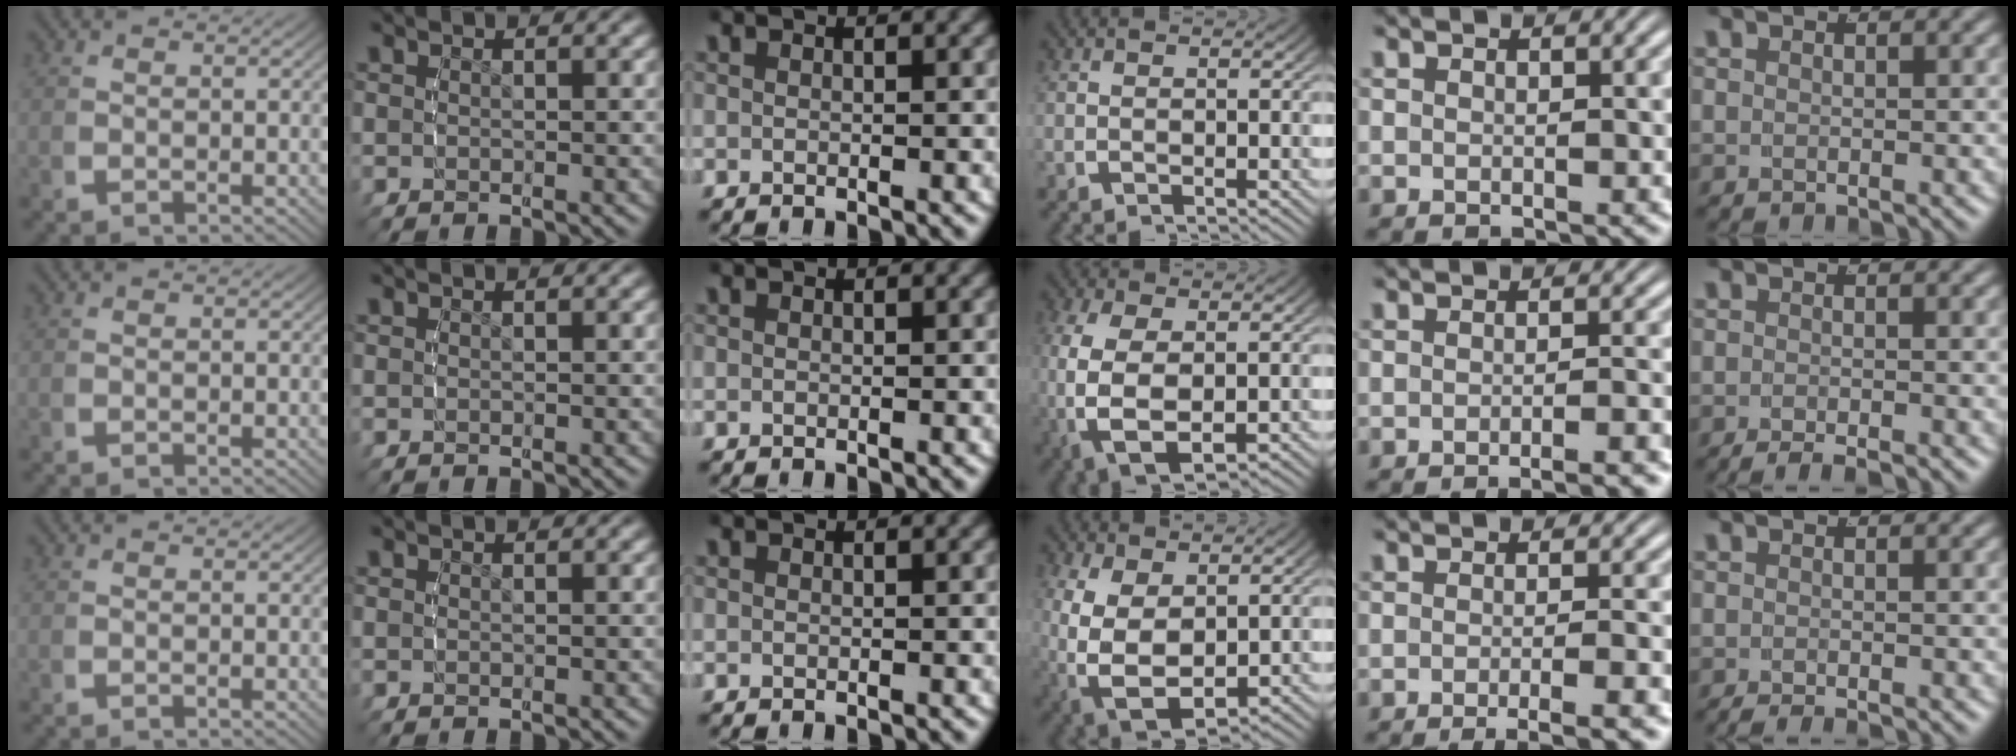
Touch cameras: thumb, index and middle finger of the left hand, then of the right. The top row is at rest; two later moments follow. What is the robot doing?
{"motion": "lift_and_place", "object": "bandage"}